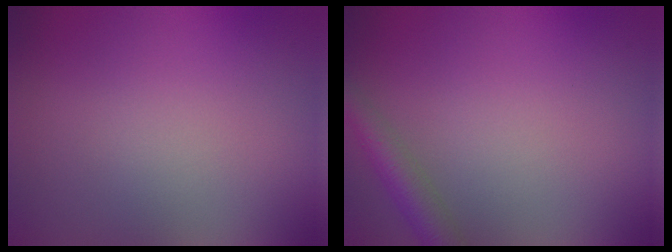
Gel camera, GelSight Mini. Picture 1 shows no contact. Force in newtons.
{"total": 3.0, "press": 3.0, "slide": 0.1}